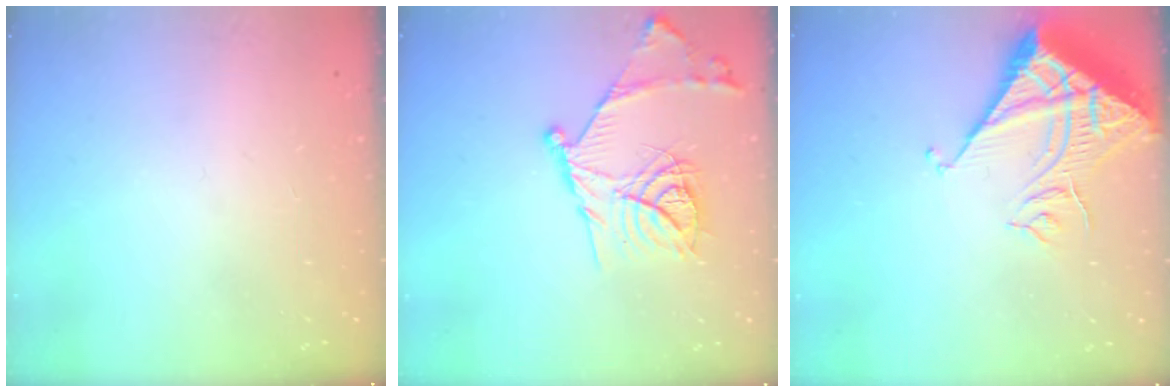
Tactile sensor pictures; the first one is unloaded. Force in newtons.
{"total": 18.4, "press": 18.4, "slide": 1.3}
{"total": 11.6, "press": 11.5, "slide": 1.4}